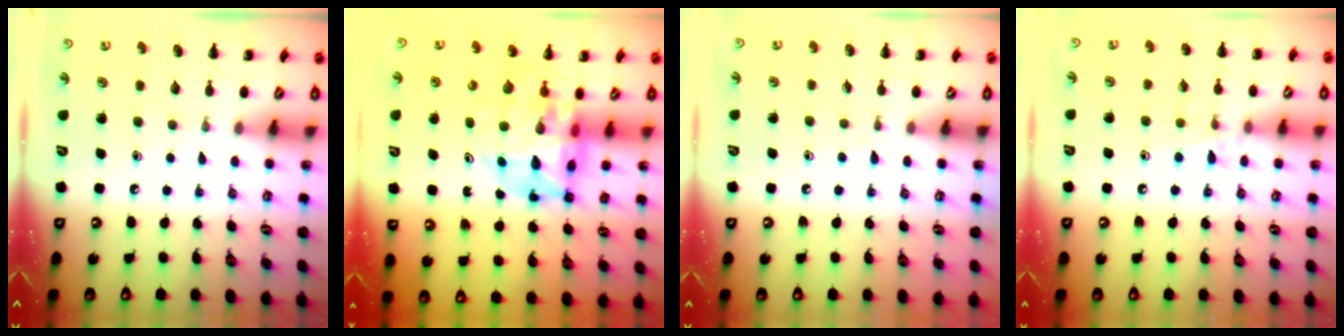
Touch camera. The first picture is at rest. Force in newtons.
{"total": 9.9, "press": 9.4, "slide": 3.1}
{"total": 3.6, "press": 3.2, "slide": 1.6}
{"total": 8.0, "press": 7.8, "slide": 1.6}